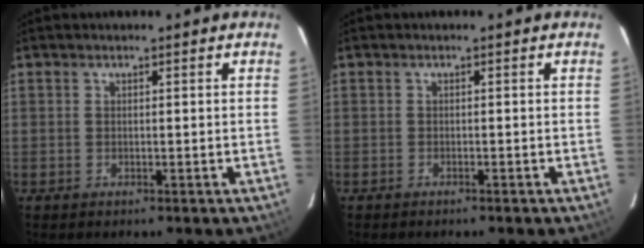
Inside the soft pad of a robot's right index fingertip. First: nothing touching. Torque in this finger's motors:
{"motor_torque": [-0.70, -0.81, -0.40, -0.11]}